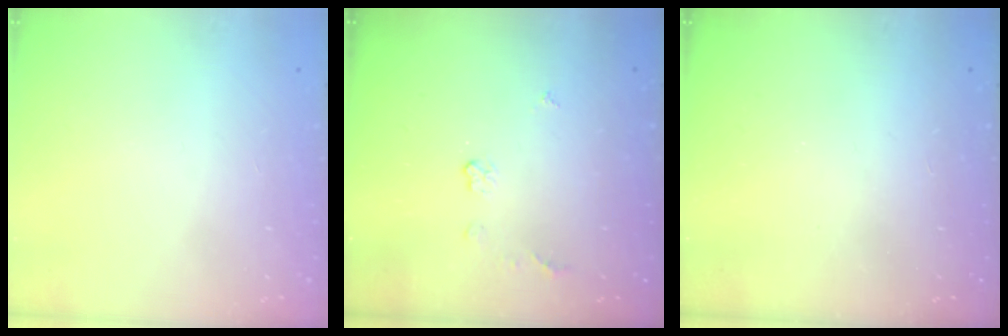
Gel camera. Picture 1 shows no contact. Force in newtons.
{"total": 3.8, "press": 3.8, "slide": 0.6}
{"total": 0.0}